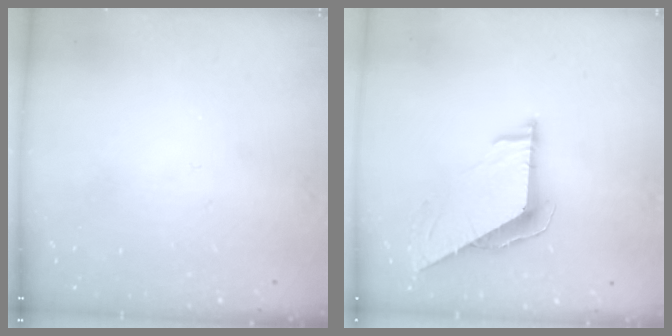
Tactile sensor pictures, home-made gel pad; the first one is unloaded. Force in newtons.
{"total": 7.2, "press": 7.2, "slide": 0.5}